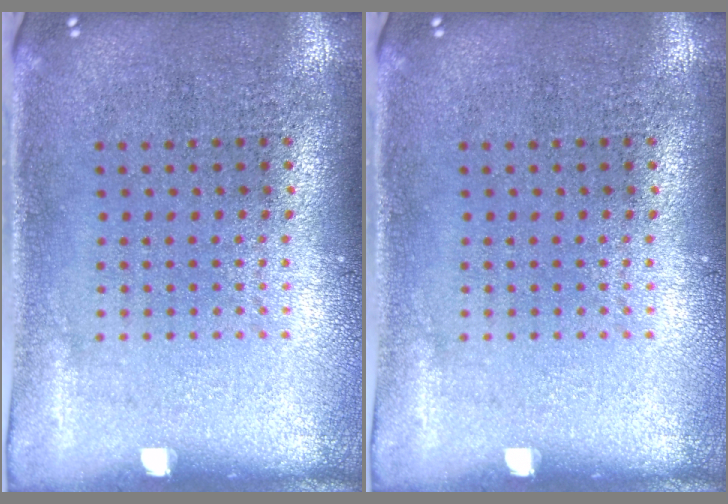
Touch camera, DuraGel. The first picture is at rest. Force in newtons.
{"total": 0.0}